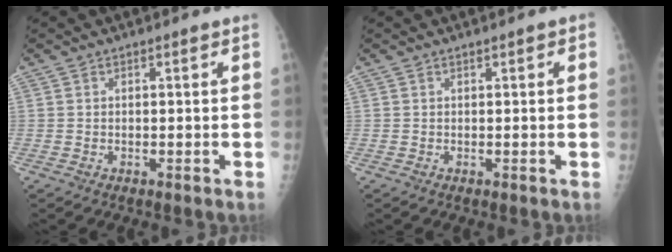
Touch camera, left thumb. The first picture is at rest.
{"total": 1.1, "force": [0.5, 0.5, 0.8], "torque": [-0.004, 0.002, 0.004]}